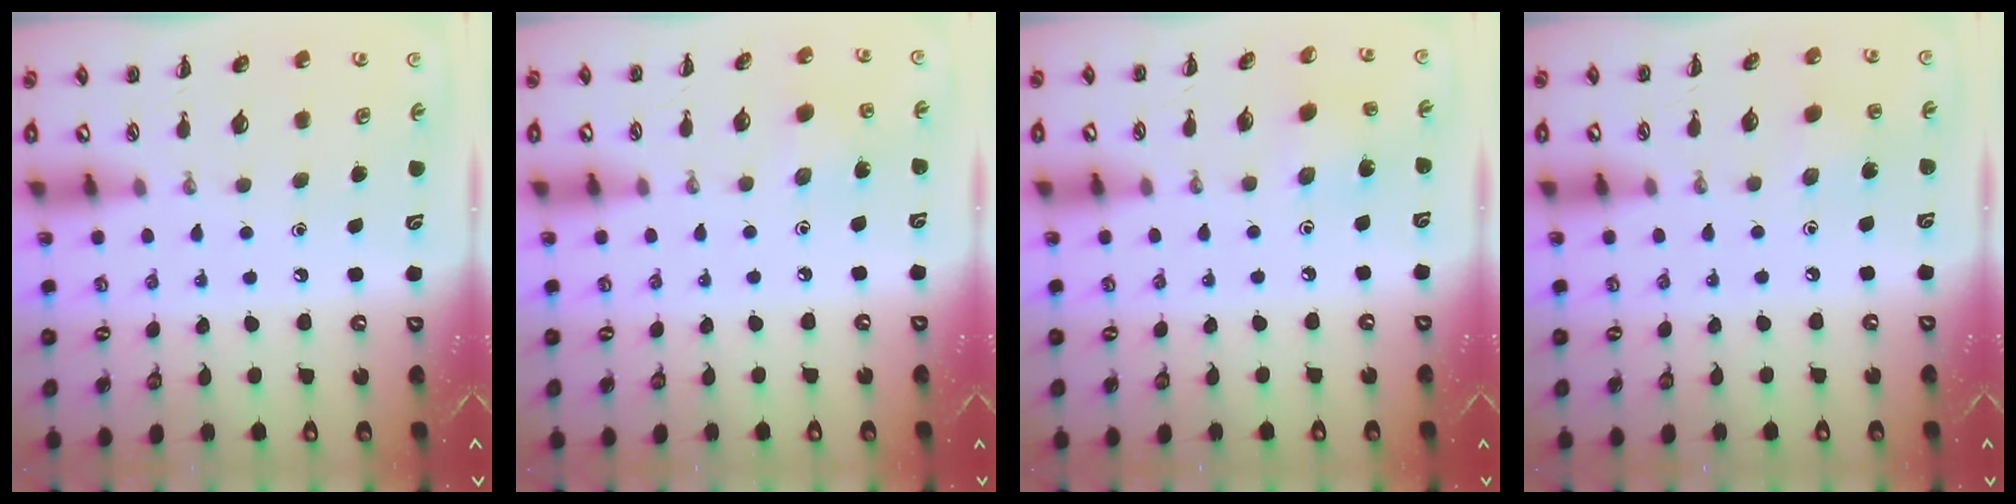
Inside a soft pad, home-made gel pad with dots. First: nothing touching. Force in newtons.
{"total": 2.7, "press": 2.6, "slide": 0.8}
{"total": 1.7, "press": 1.5, "slide": 0.6}
{"total": 2.4, "press": 2.4, "slide": 0.4}